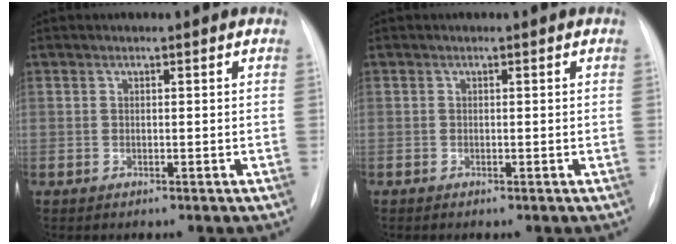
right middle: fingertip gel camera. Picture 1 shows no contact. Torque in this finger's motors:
{"motor_torque": [-0.08, 0.09, -0.01, 0.00]}